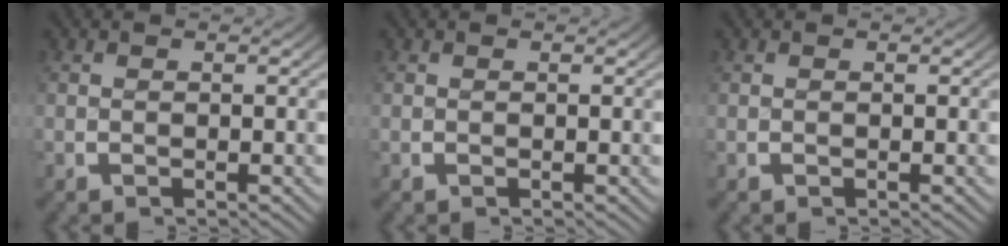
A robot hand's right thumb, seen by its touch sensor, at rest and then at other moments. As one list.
[{"total": 0.0}, {"total": 0.0}]